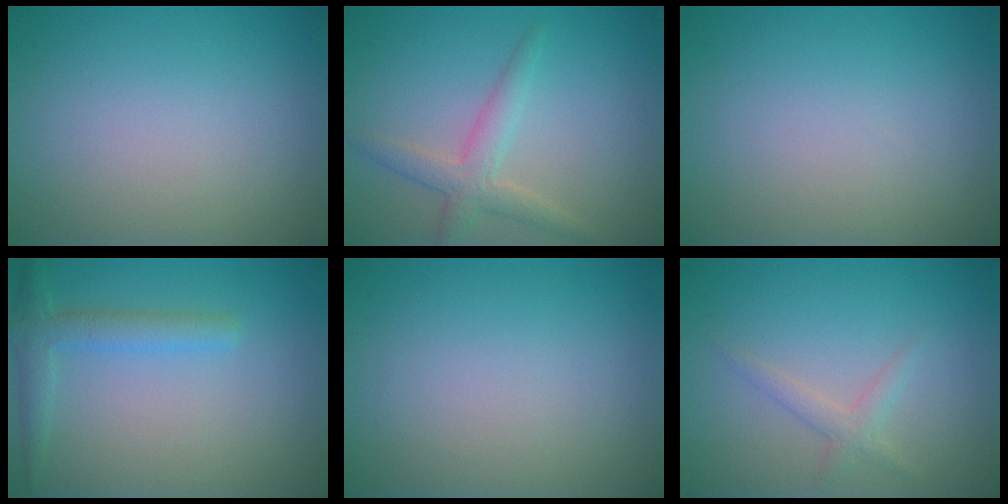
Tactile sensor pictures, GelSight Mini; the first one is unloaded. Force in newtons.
{"total": 2.8, "press": 2.8, "slide": 0.1}
{"total": 0.0}
{"total": 2.6, "press": 2.6, "slide": 0.2}
{"total": 0.0}
{"total": 1.5, "press": 1.5, "slide": 0.1}